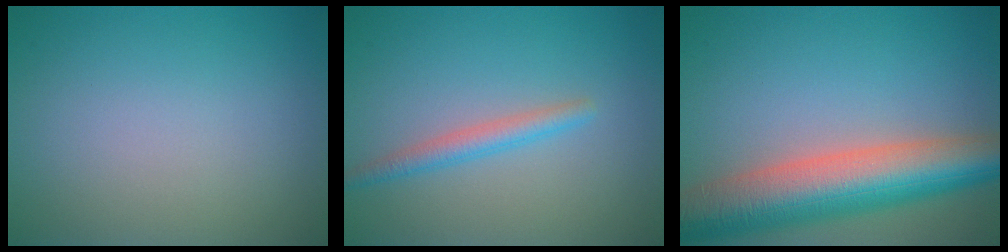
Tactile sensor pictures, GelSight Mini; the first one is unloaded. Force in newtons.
{"total": 2.1, "press": 2.1, "slide": 0.1}
{"total": 10.2, "press": 10.2, "slide": 0.5}